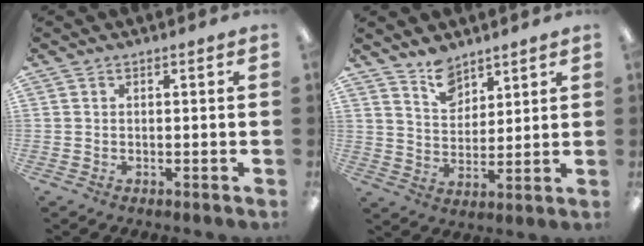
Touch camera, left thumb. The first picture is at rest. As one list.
[{"total": 8.2, "force": [6.6, 4.6, 1.8], "torque": [-0.030, -0.039, 0.124]}]